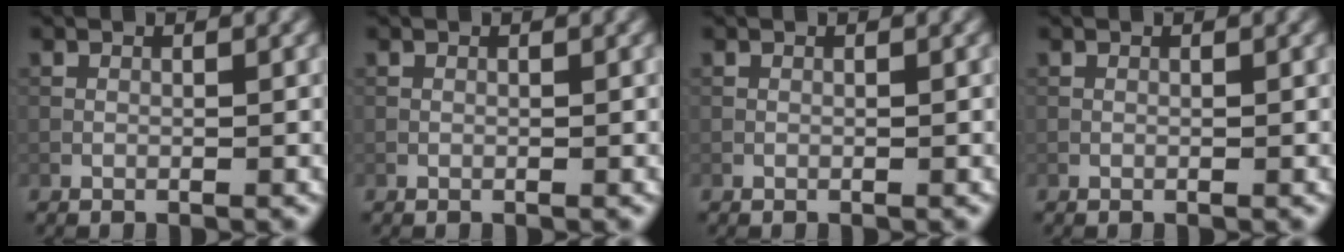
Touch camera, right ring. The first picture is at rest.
{"total": 0.0}
{"total": 0.0}
{"total": 0.0}